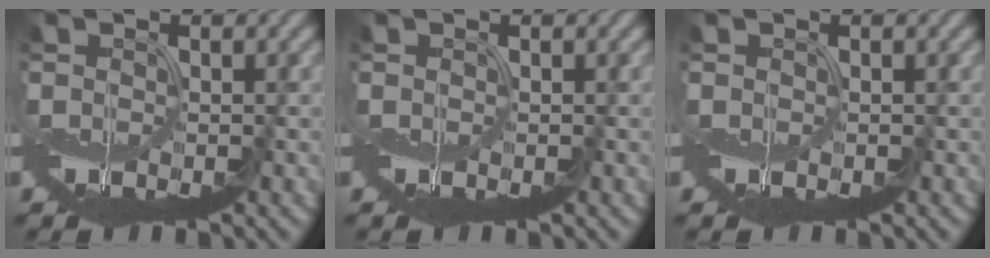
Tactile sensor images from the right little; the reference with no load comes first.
{"total": 0.0}
{"total": 0.0}